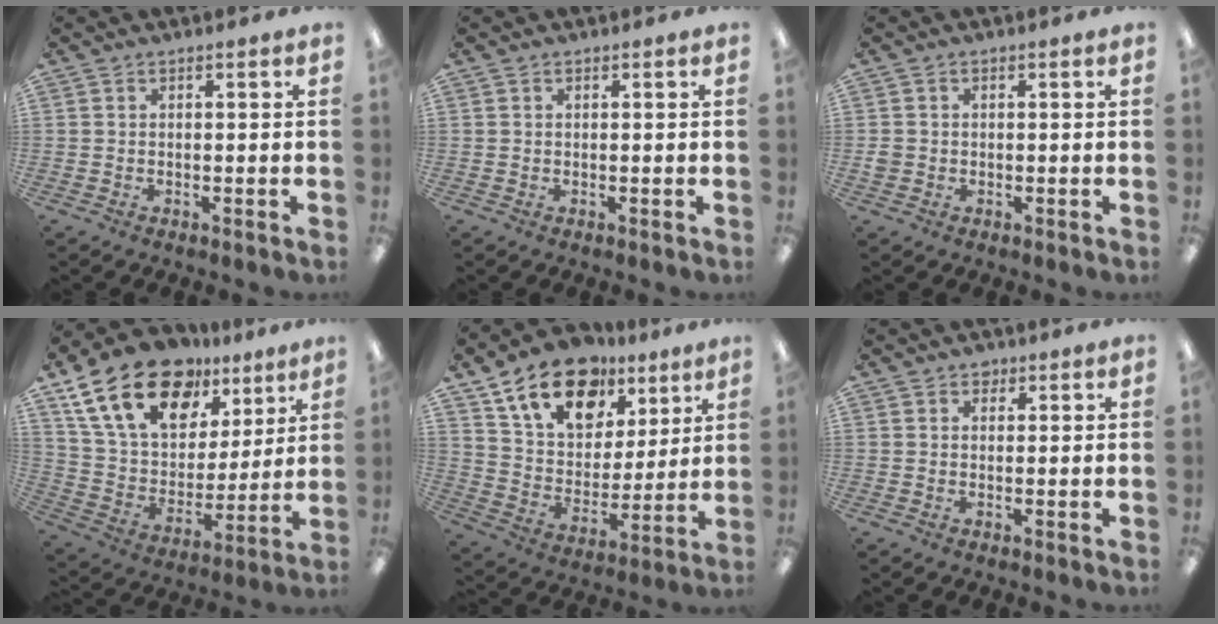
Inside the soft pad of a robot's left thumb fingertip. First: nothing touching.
{"total": 0.0}
{"total": 1.8, "force": [-0.3, 1.7, 0.5], "torque": [-0.008, 0.004, -0.007]}
{"total": 22.3, "force": [14.0, 13.0, 11.5], "torque": [-0.214, -0.069, 0.257]}
{"total": 18.9, "force": [11.8, 11.6, 9.1], "torque": [-0.154, -0.056, 0.214]}
{"total": 1.6, "force": [1.0, 1.1, 0.5], "torque": [-0.003, -0.001, 0.017]}